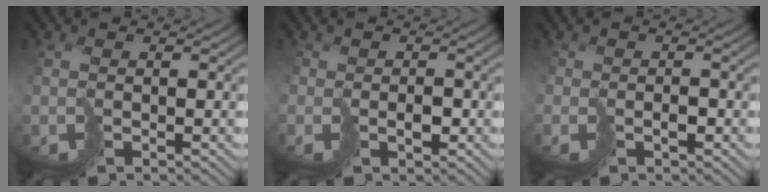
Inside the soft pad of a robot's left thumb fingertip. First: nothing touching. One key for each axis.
{"total": 0.7, "fx": -0.3, "fy": 0.6, "fz": -0.2, "tx": 0.016, "ty": 0.001, "tz": -0.002}
{"total": 0.7, "fx": -0.6, "fy": 0.3, "fz": -0.4, "tx": 0.020, "ty": 0.002, "tz": -0.009}